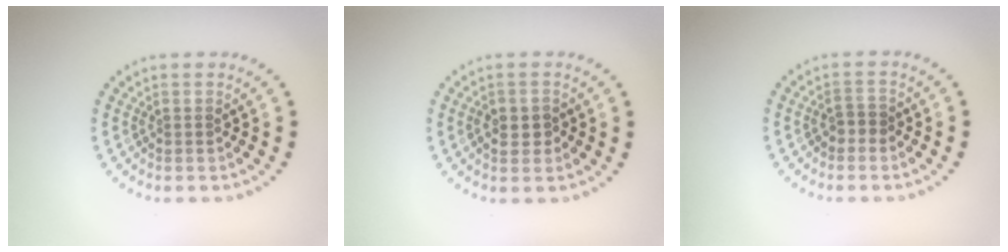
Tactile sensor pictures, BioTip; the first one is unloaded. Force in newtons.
{"total": 2.1, "press": 2.1, "slide": 0.4}
{"total": 1.1, "press": 1.0, "slide": 0.5}